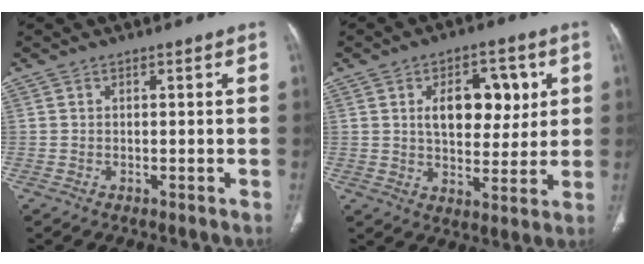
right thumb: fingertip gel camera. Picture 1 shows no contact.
{"total": 13.1, "force": [3.4, 7.6, 10.1], "torque": [-0.105, -0.006, 0.056]}